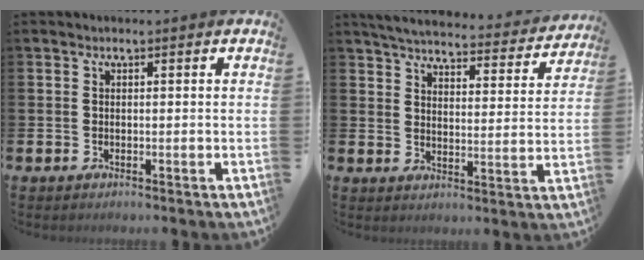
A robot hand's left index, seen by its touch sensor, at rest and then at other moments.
{"total": 4.8, "force": [4.5, 0.9, 1.4], "torque": [-0.043, -0.038, 0.073]}